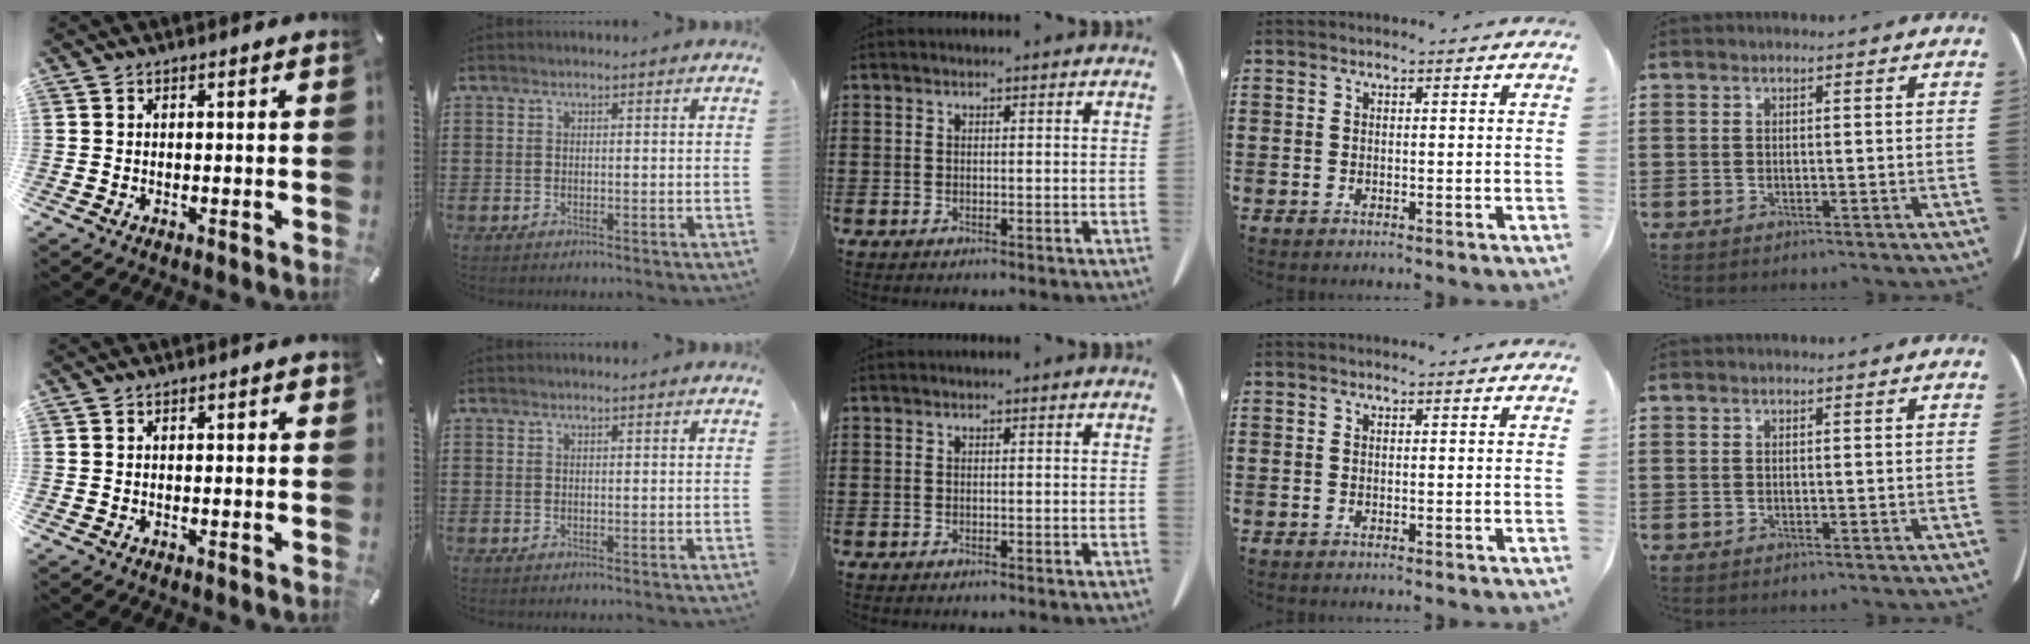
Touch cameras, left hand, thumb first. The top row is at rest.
{"thumb": {"total": 0.7, "force": [0.0, 0.2, 0.7], "torque": [-0.014, 0.001, 0.000]}}